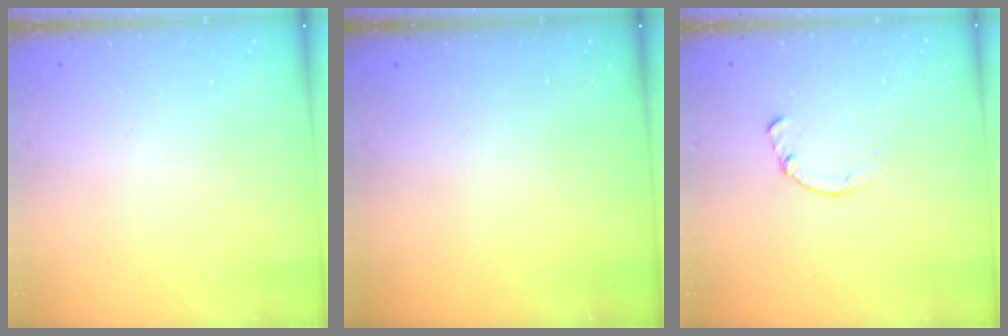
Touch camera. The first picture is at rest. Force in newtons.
{"total": 0.0}
{"total": 2.2, "press": 2.2, "slide": 0.3}